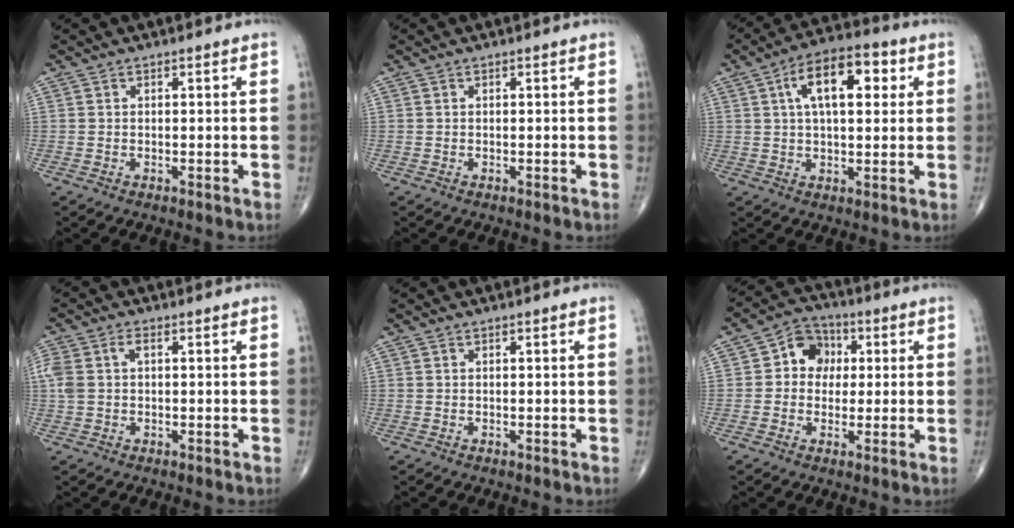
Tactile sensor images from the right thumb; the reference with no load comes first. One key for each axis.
{"total": 0.0}
{"total": 12.5, "fx": 3.7, "fy": 6.0, "fz": 10.3, "tx": -0.151, "ty": 0.015, "tz": 0.054}
{"total": 5.1, "fx": 0.7, "fy": 3.2, "fz": 4.0, "tx": -0.114, "ty": 0.023, "tz": 0.015}
{"total": 0.0}
{"total": 7.8, "fx": 1.1, "fy": 6.6, "fz": 4.0, "tx": -0.031, "ty": 0.014, "tz": 0.006}